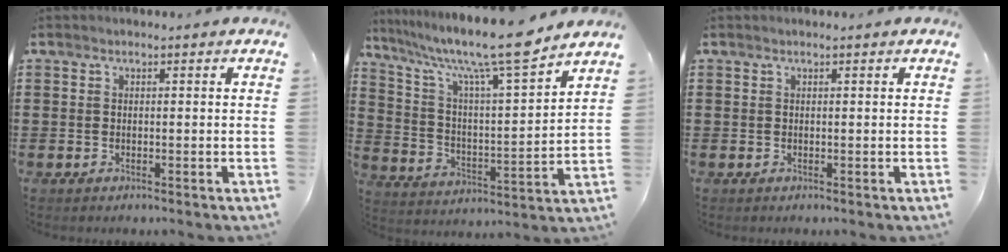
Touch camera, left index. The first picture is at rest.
{"total": 12.3, "force": [9.9, 0.8, 7.3], "torque": [-0.158, -0.065, 0.159]}
{"total": 0.0}